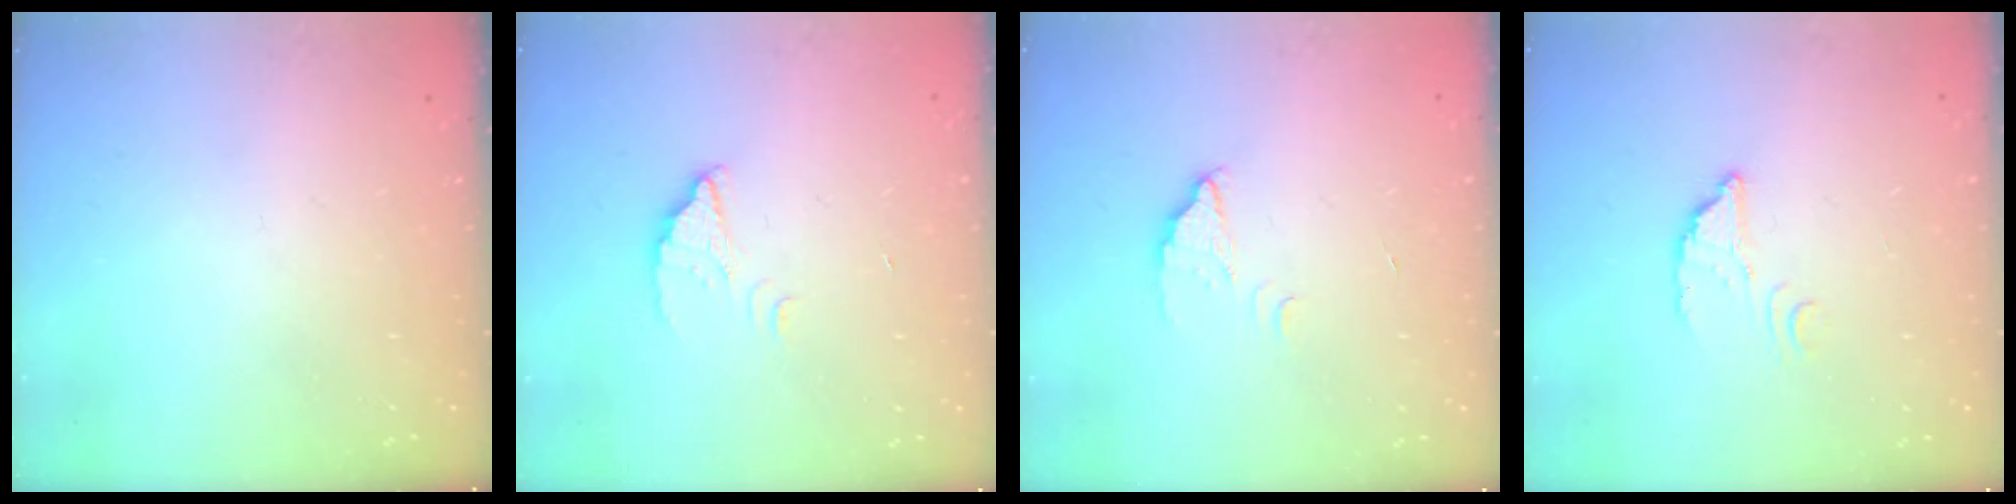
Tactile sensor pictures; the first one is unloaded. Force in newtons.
{"total": 2.4, "press": 2.4, "slide": 0.1}
{"total": 2.7, "press": 2.6, "slide": 0.4}
{"total": 3.4, "press": 3.4, "slide": 0.2}